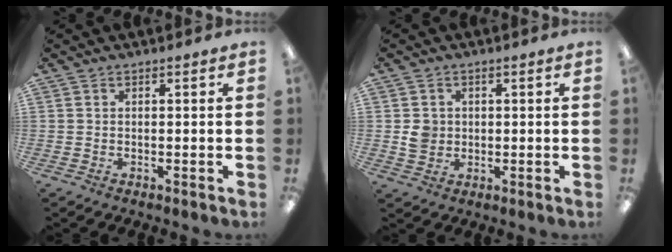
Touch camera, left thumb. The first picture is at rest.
{"total": 3.8, "force": [0.3, 3.6, 1.1], "torque": [-0.010, 0.001, 0.004]}